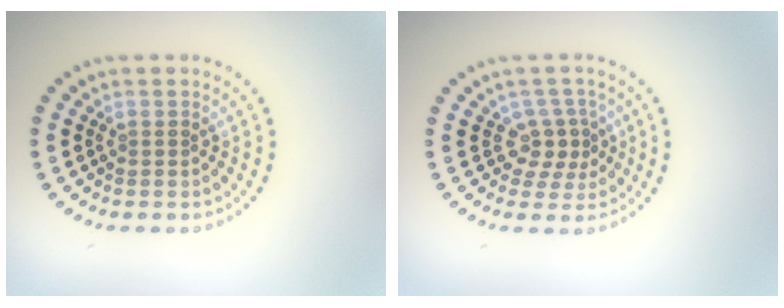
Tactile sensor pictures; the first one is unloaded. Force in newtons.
{"total": 2.3, "press": 1.8, "slide": 1.4}